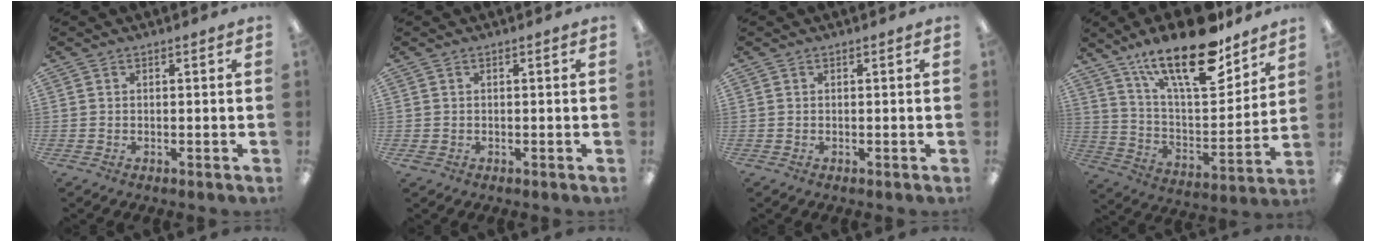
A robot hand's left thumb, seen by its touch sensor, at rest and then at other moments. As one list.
[{"total": 0.8, "force": [0.1, 0.7, 0.4], "torque": [-0.009, 0.004, 0.002]}, {"total": 0.0}, {"total": 23.7, "force": [16.0, 8.7, 15.1], "torque": [-0.246, -0.100, 0.273]}]